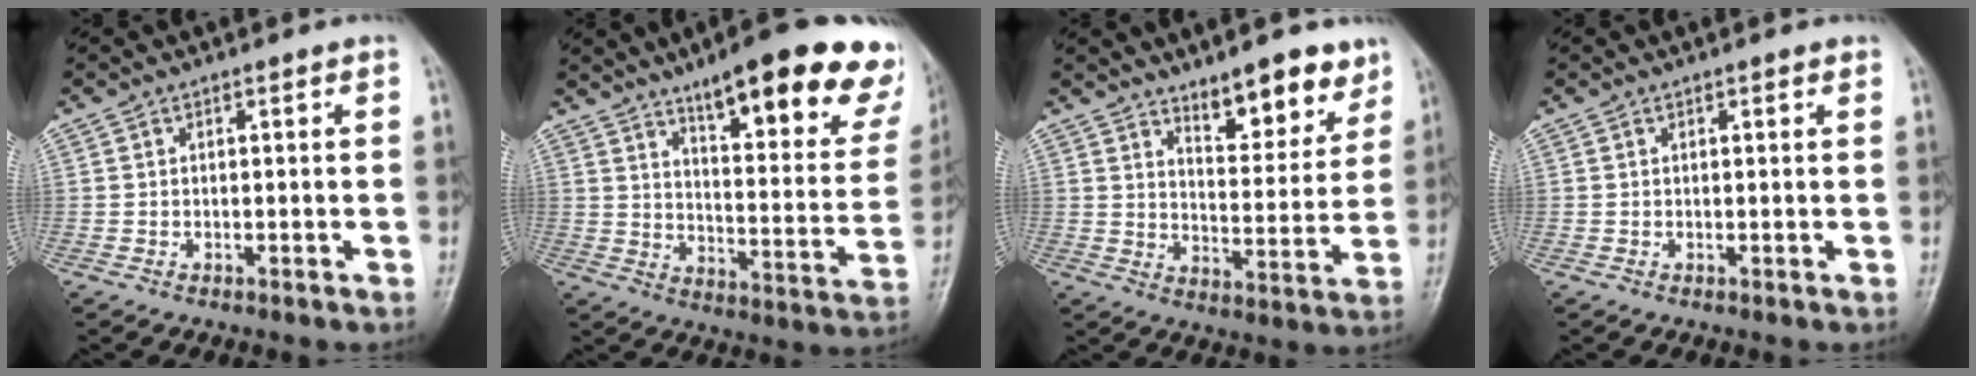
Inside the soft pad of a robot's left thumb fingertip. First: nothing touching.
{"total": 24.9, "force": [16.4, 6.5, 17.5], "torque": [-0.197, -0.062, 0.218]}
{"total": 11.3, "force": [8.2, 4.3, 6.6], "torque": [-0.056, -0.059, 0.127]}
{"total": 0.8, "force": [0.5, 0.2, 0.5], "torque": [-0.007, -0.001, 0.004]}